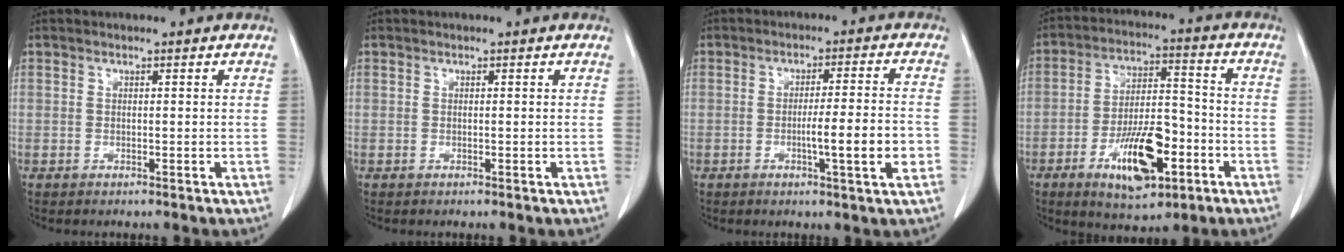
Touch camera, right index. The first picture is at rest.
{"total": 0.0}
{"total": 7.4, "force": [-2.1, -0.2, 7.1], "torque": [-0.105, -0.003, -0.032]}
{"total": 13.0, "force": [-5.7, 4.8, 10.7], "torque": [-0.188, 0.006, -0.088]}